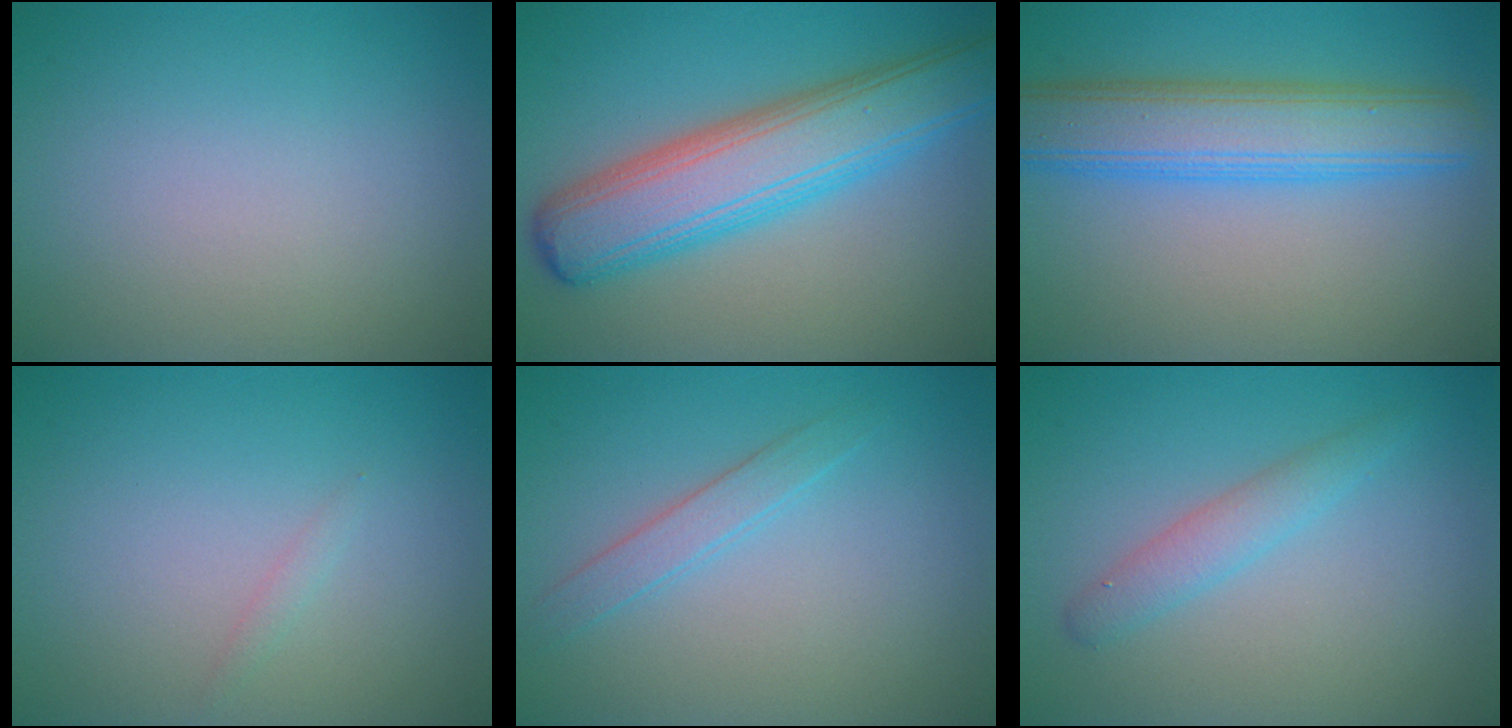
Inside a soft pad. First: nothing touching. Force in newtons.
{"total": 8.4, "press": 8.4, "slide": 0.2}
{"total": 6.6, "press": 6.6, "slide": 0.2}
{"total": 0.6, "press": 0.6, "slide": 0.0}
{"total": 1.7, "press": 1.7, "slide": 0.1}
{"total": 2.1, "press": 2.1, "slide": 0.2}